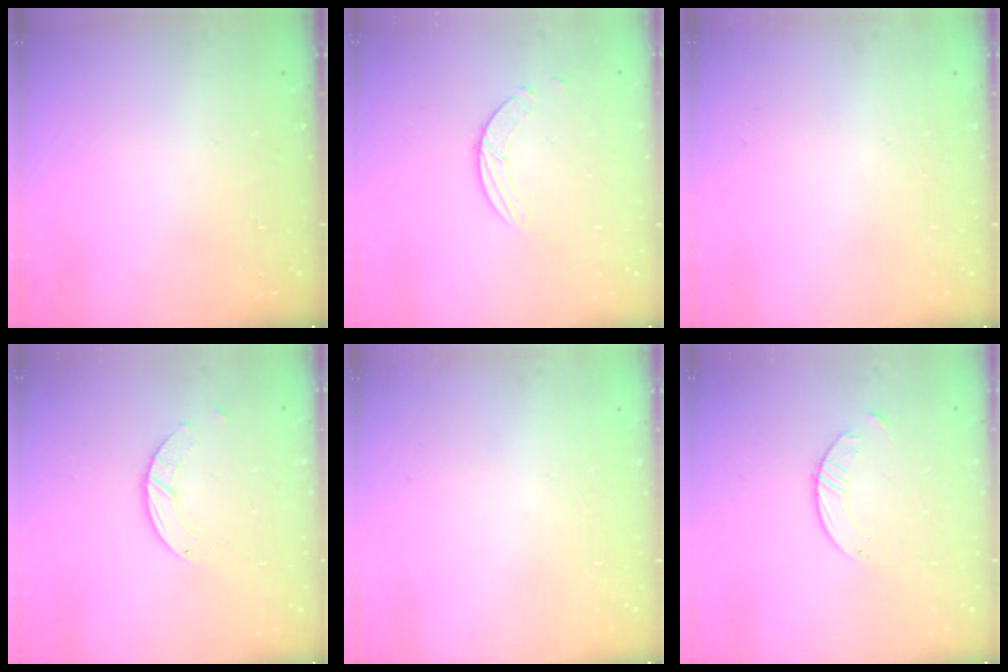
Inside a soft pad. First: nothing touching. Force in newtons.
{"total": 2.6, "press": 2.6, "slide": 0.3}
{"total": 0.0}
{"total": 4.5, "press": 4.5, "slide": 0.3}
{"total": 0.0}
{"total": 4.2, "press": 4.2, "slide": 0.5}